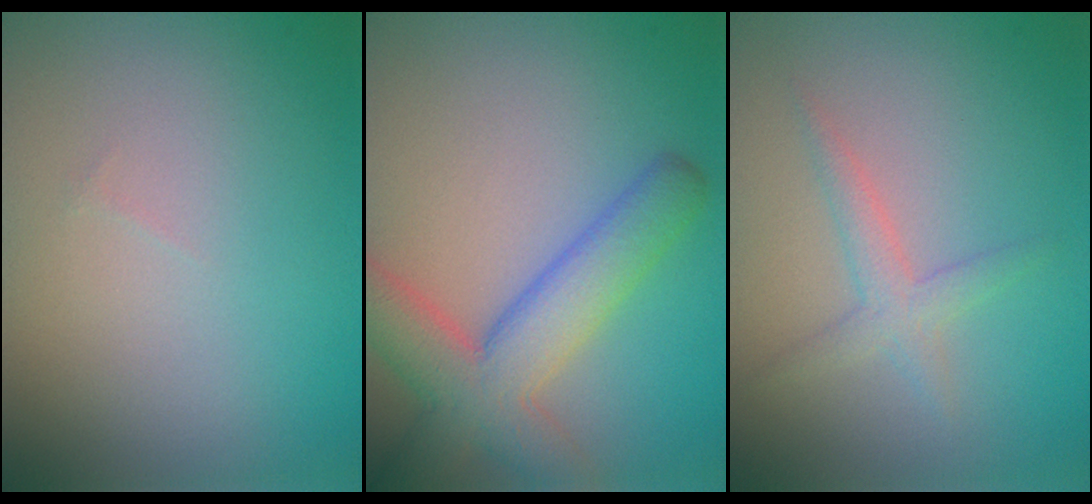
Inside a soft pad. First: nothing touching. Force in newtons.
{"total": 6.6, "press": 6.6, "slide": 0.3}
{"total": 1.9, "press": 1.9, "slide": 0.0}